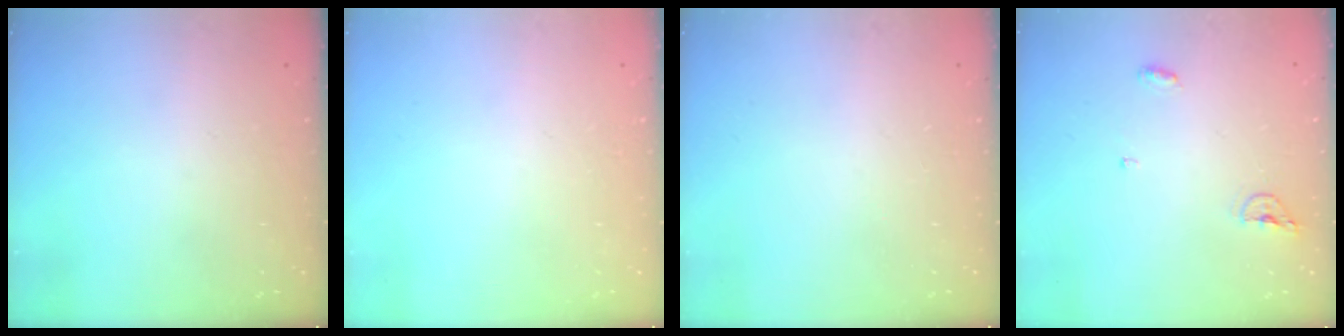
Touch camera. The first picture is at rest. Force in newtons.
{"total": 0.0}
{"total": 0.0}
{"total": 4.8, "press": 4.7, "slide": 1.1}